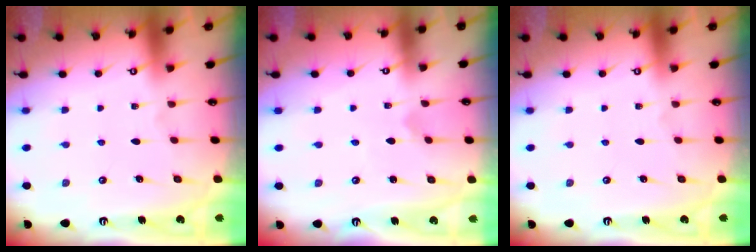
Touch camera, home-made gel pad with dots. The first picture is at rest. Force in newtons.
{"total": 0.8, "press": 0.8, "slide": 0.0}
{"total": 0.0}